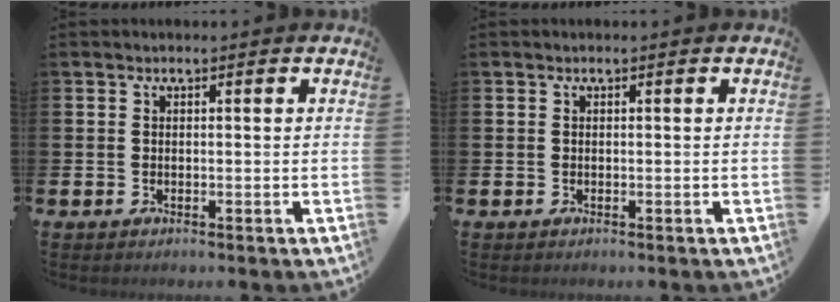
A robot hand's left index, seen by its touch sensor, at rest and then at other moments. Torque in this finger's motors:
{"motor_torque": [0.00, 0.00, 0.00, 0.00]}